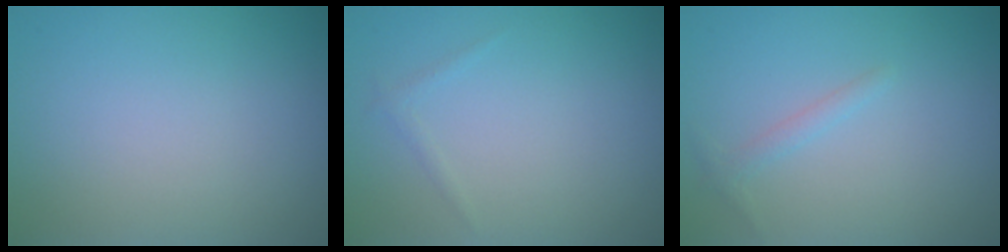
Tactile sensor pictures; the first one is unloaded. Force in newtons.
{"total": 0.6, "press": 0.6, "slide": 0.0}
{"total": 1.1, "press": 1.1, "slide": 0.1}